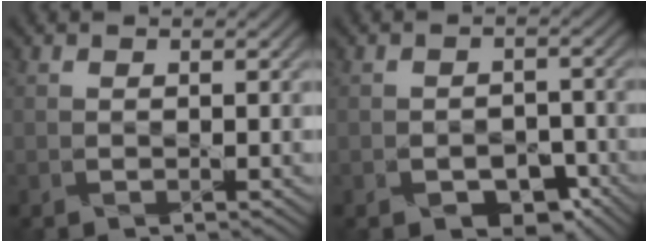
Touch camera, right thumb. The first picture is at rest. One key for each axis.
{"total": 4.5, "fx": -2.8, "fy": 2.9, "fz": 2.0, "tx": -0.025, "ty": -0.007, "tz": -0.041}